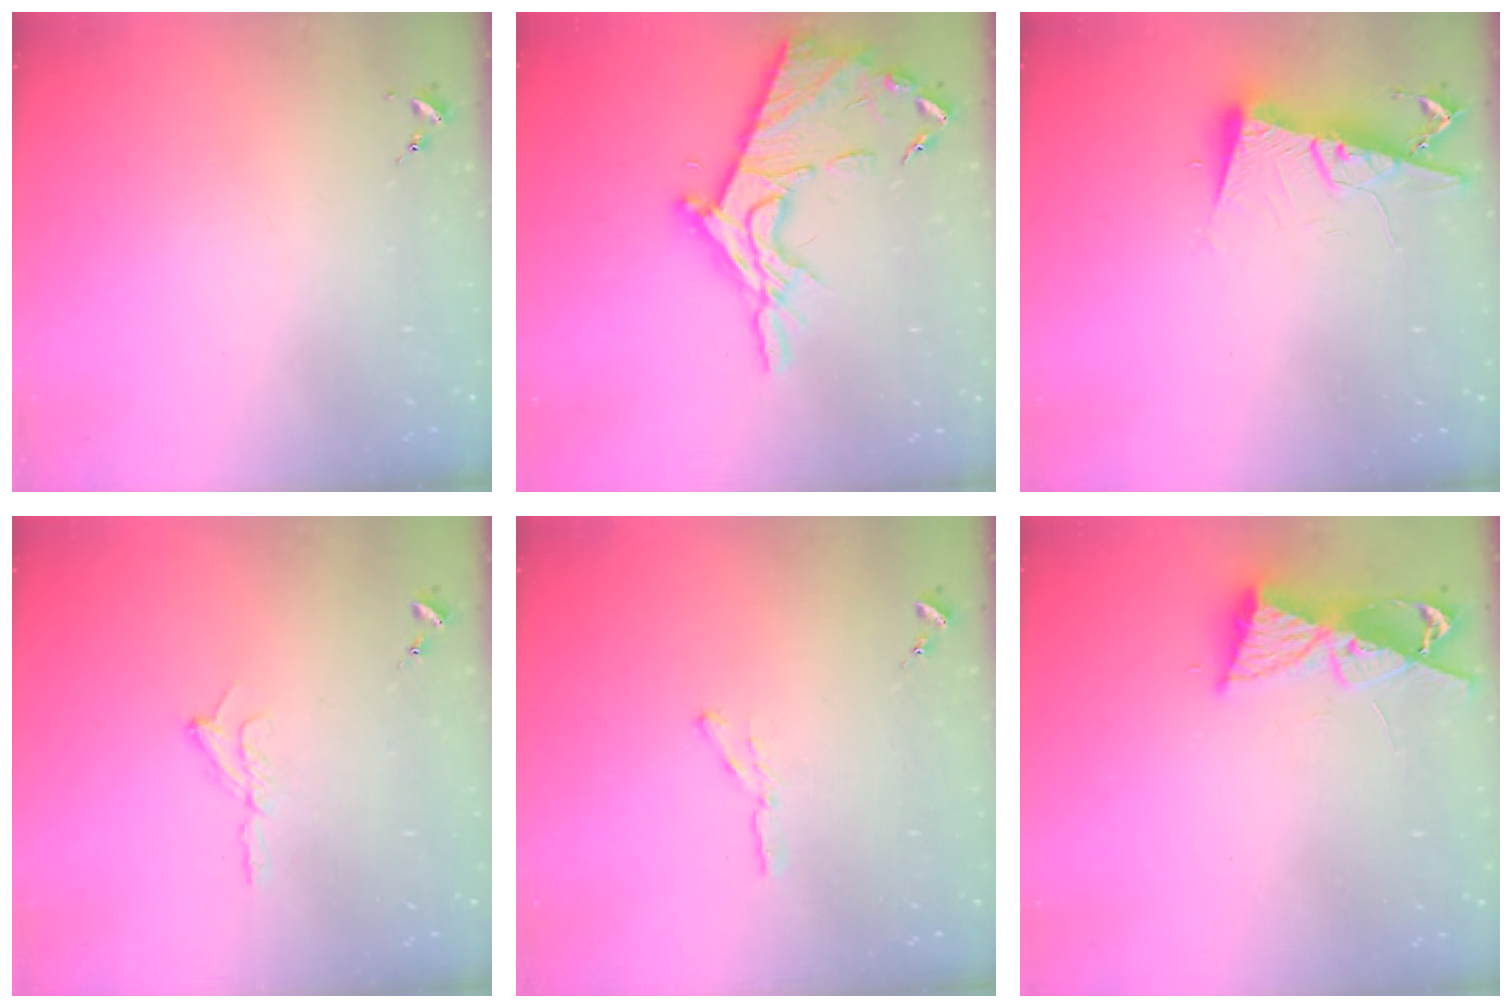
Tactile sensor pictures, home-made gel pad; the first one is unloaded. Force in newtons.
{"total": 18.3, "press": 18.2, "slide": 1.4}
{"total": 9.5, "press": 9.4, "slide": 1.1}
{"total": 5.6, "press": 5.6, "slide": 0.8}
{"total": 3.1, "press": 3.1, "slide": 0.3}
{"total": 8.4, "press": 8.3, "slide": 0.7}